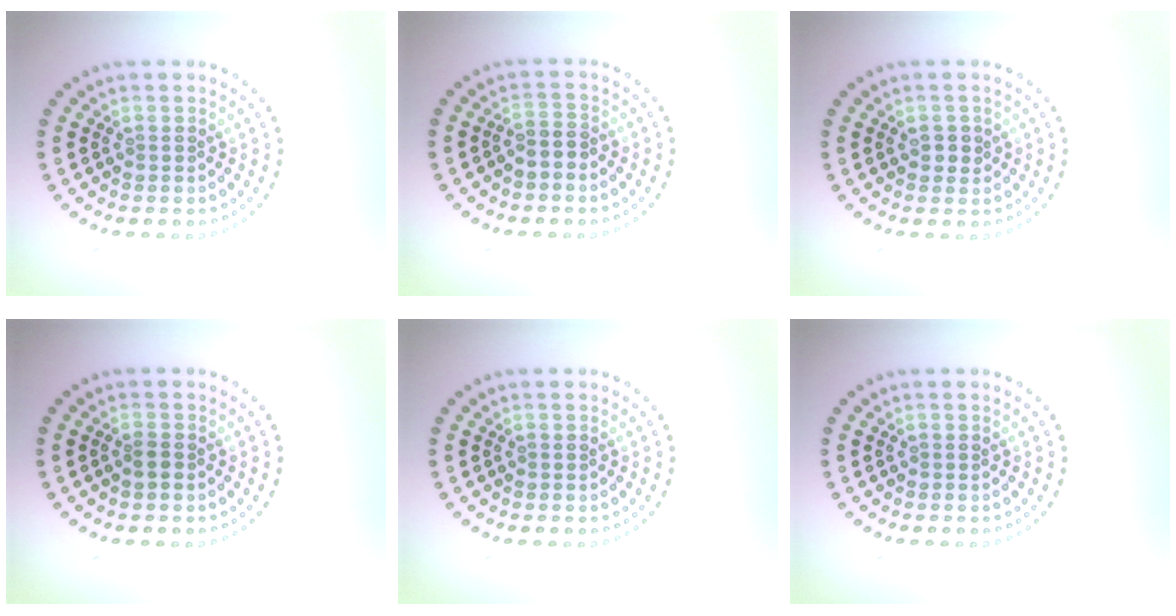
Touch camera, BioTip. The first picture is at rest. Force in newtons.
{"total": 1.7, "press": 1.4, "slide": 1.1}
{"total": 1.2, "press": 1.1, "slide": 0.5}
{"total": 0.8, "press": 0.7, "slide": 0.4}
{"total": 0.0}
{"total": 0.0}